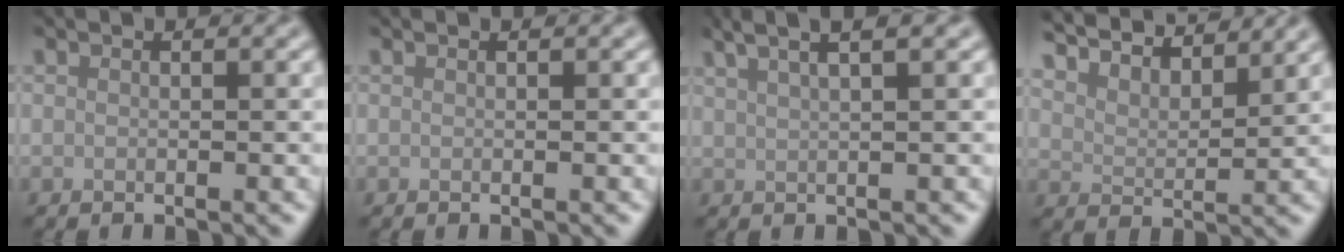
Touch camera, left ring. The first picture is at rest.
{"total": 0.0}
{"total": 6.0, "force": [4.0, 2.0, 3.9], "torque": [-0.037, 0.035, 0.030]}
{"total": 8.8, "force": [7.8, 2.3, 3.4], "torque": [-0.061, 0.005, 0.112]}